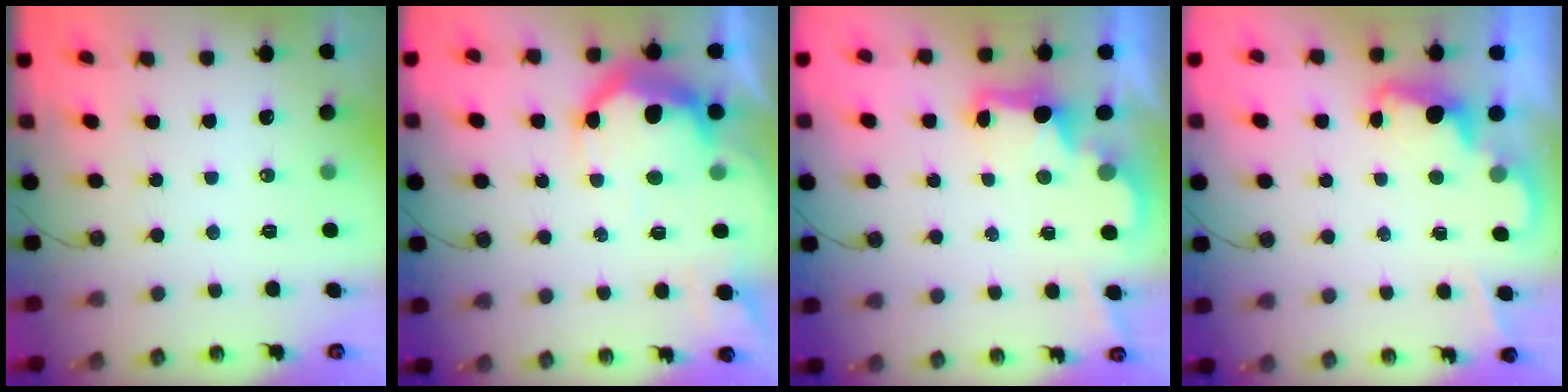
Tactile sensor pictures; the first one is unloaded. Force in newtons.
{"total": 18.5, "press": 18.4, "slide": 1.4}
{"total": 2.7, "press": 2.6, "slide": 0.5}
{"total": 2.3, "press": 2.2, "slide": 0.5}